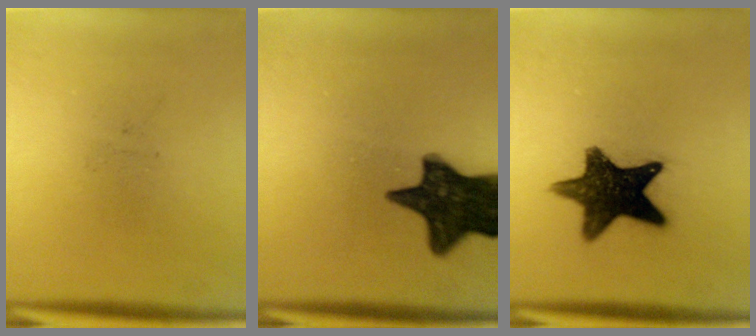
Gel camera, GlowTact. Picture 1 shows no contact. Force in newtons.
{"total": 15.0}
{"total": 13.3}